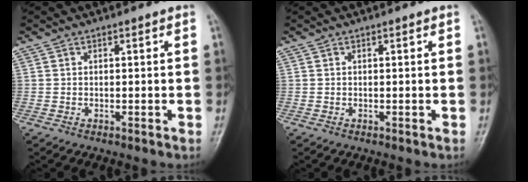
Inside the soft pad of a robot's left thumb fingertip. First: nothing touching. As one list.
[{"total": 0.0}]